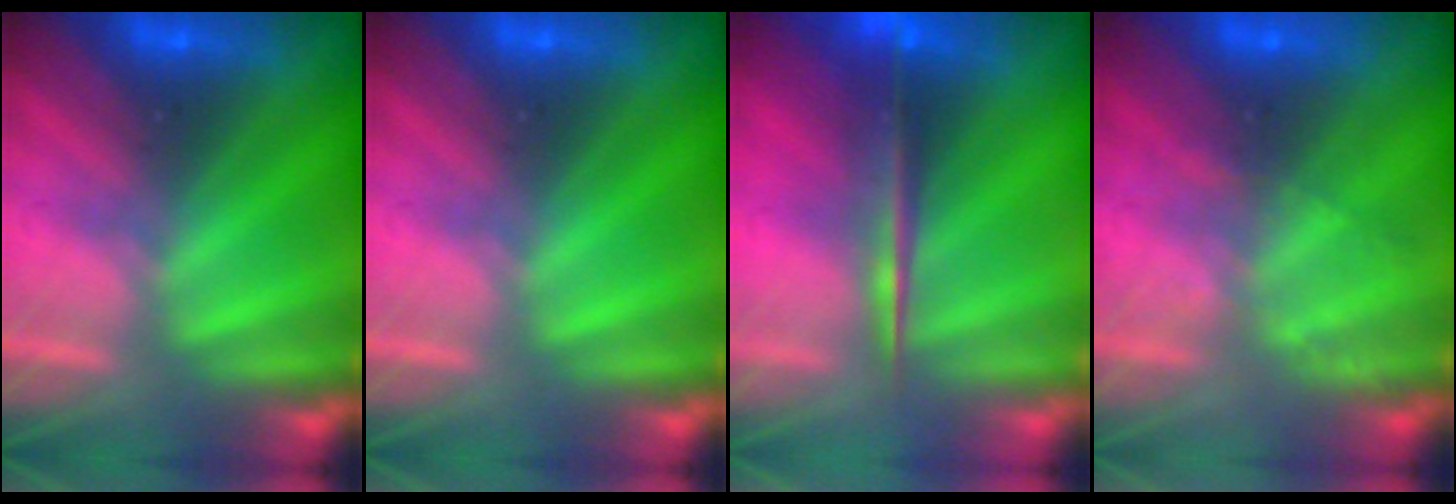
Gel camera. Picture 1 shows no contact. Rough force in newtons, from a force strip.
{"total": 0.0}
{"total": 7.0}
{"total": 2.2}